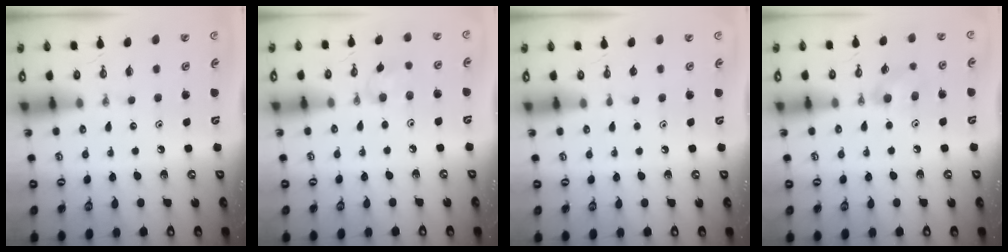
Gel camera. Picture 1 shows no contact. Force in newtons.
{"total": 8.3, "press": 8.0, "slide": 2.2}
{"total": 0.9, "press": 0.1, "slide": 0.9}
{"total": 7.5, "press": 7.4, "slide": 1.2}